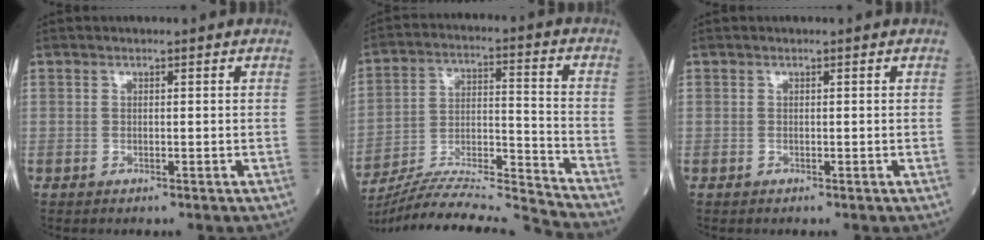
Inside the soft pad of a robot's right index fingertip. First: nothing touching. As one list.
[{"total": 18.8, "force": [-18.0, -2.0, 5.1], "torque": [-0.096, 0.008, -0.301]}, {"total": 0.0}]